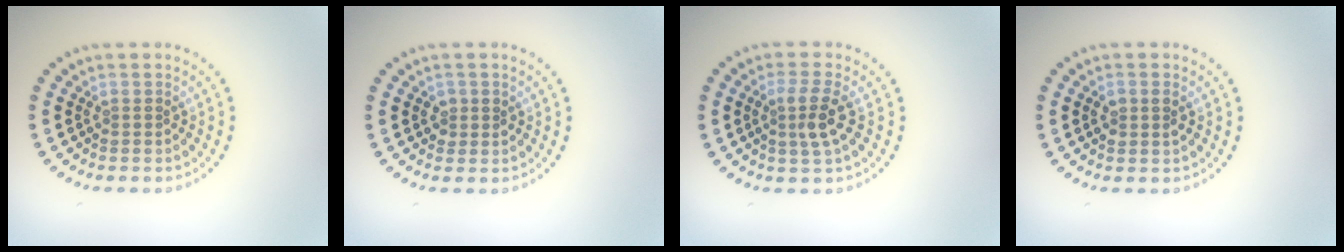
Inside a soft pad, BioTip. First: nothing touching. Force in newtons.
{"total": 1.2, "press": 1.2, "slide": 0.3}
{"total": 2.7, "press": 2.4, "slide": 1.2}
{"total": 1.4, "press": 1.3, "slide": 0.3}